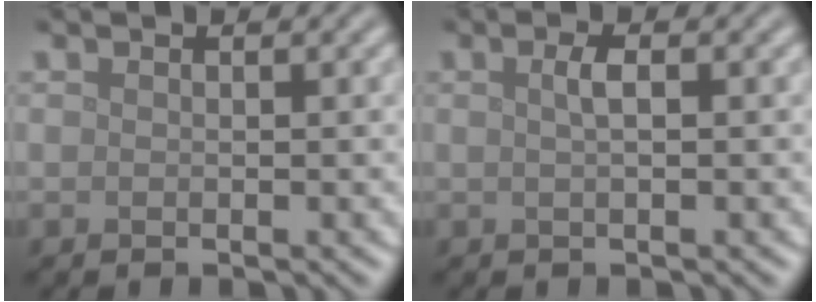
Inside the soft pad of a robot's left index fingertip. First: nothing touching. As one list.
[{"total": 1.5, "force": [0.3, 0.4, 1.4], "torque": [-0.025, 0.007, 0.004]}]